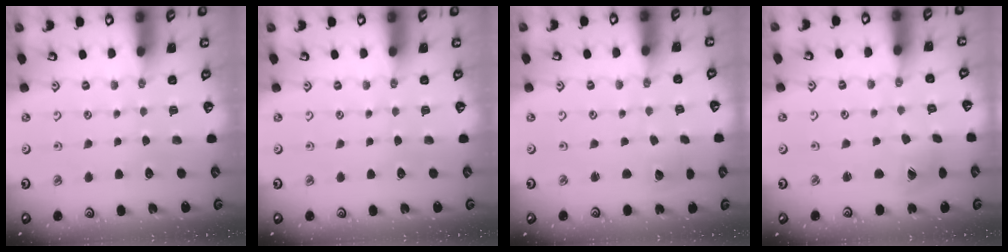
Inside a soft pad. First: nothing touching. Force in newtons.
{"total": 0.0}
{"total": 1.8, "press": 1.8, "slide": 0.1}
{"total": 4.7, "press": 4.6, "slide": 0.4}